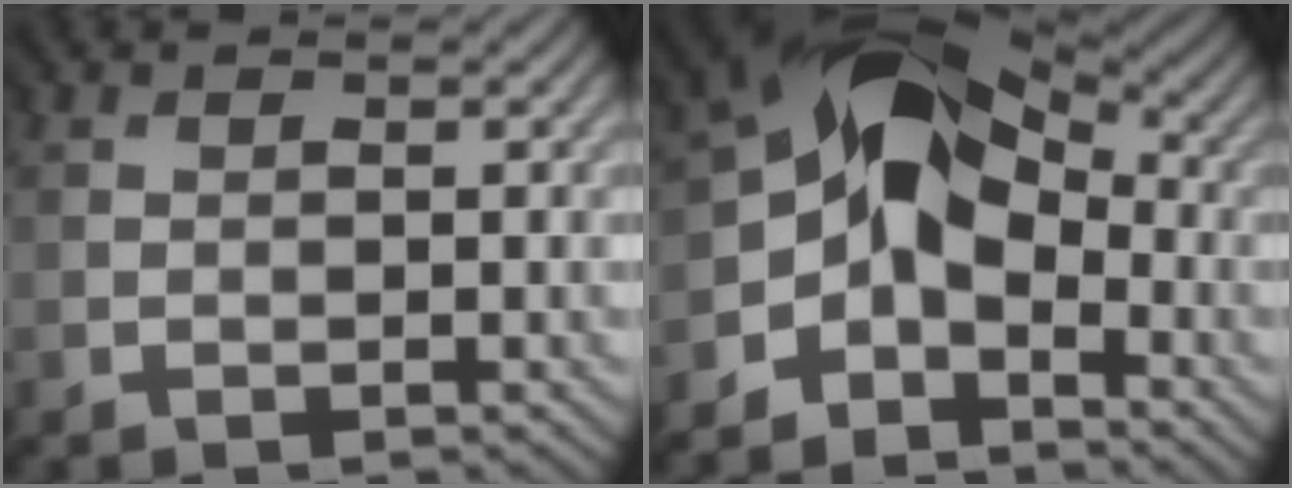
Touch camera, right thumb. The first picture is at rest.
{"total": 9.4, "force": [-1.5, 6.5, 6.7], "torque": [-0.103, 0.006, -0.048]}